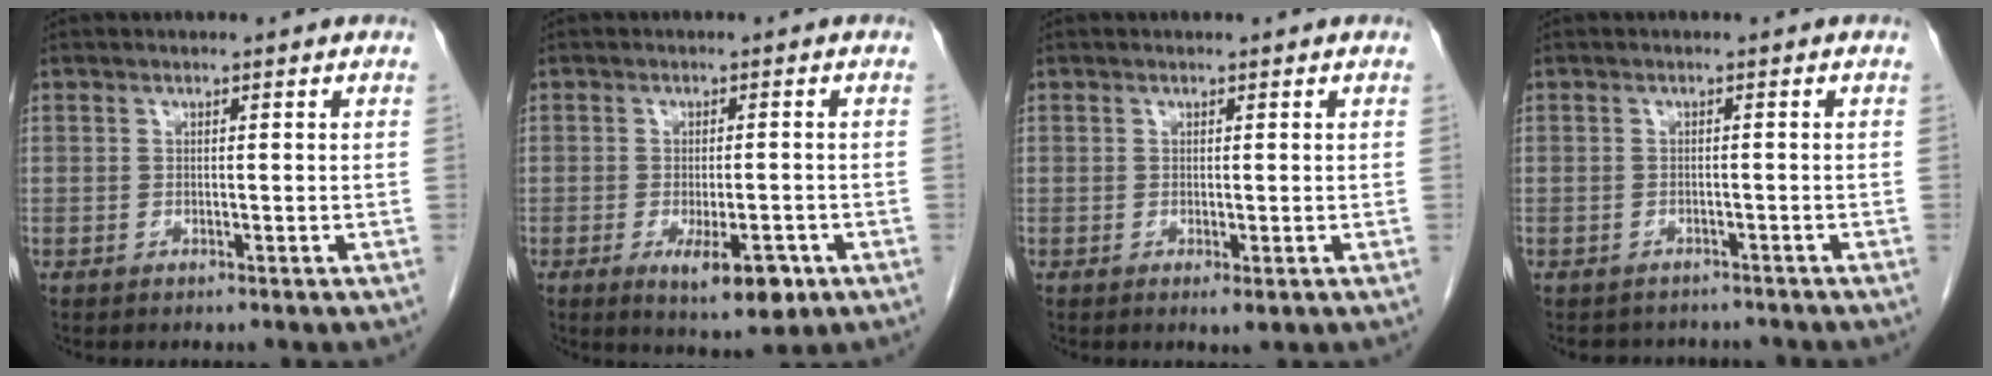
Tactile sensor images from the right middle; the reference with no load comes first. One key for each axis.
{"total": 7.0, "fx": -3.1, "fy": 2.1, "fz": 5.9, "tx": -0.089, "ty": -0.011, "tz": -0.036}
{"total": 1.1, "fx": -0.3, "fy": 0.3, "fz": 1.0, "tx": -0.015, "ty": -0.005, "tz": -0.002}
{"total": 5.2, "fx": -4.7, "fy": 2.2, "fz": 0.6, "tx": -0.009, "ty": 0.004, "tz": -0.055}